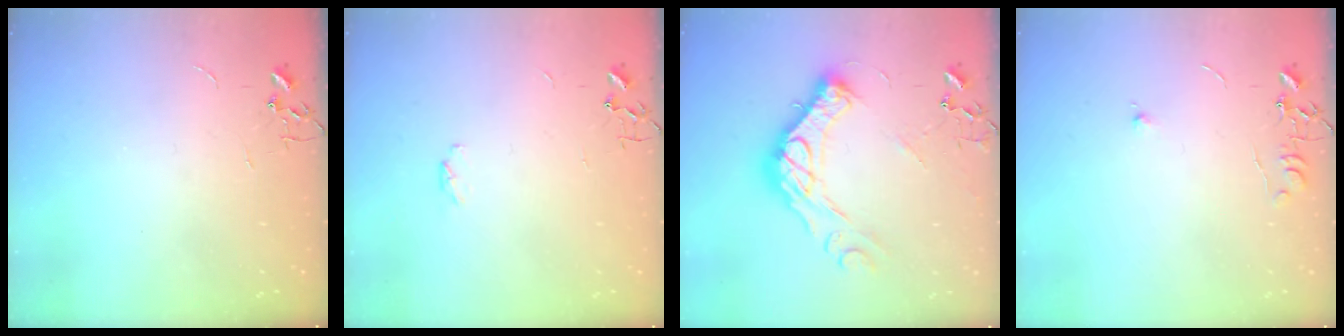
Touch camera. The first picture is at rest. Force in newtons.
{"total": 4.3, "press": 4.1, "slide": 1.5}
{"total": 19.8, "press": 19.7, "slide": 1.5}
{"total": 6.0, "press": 5.9, "slide": 0.7}